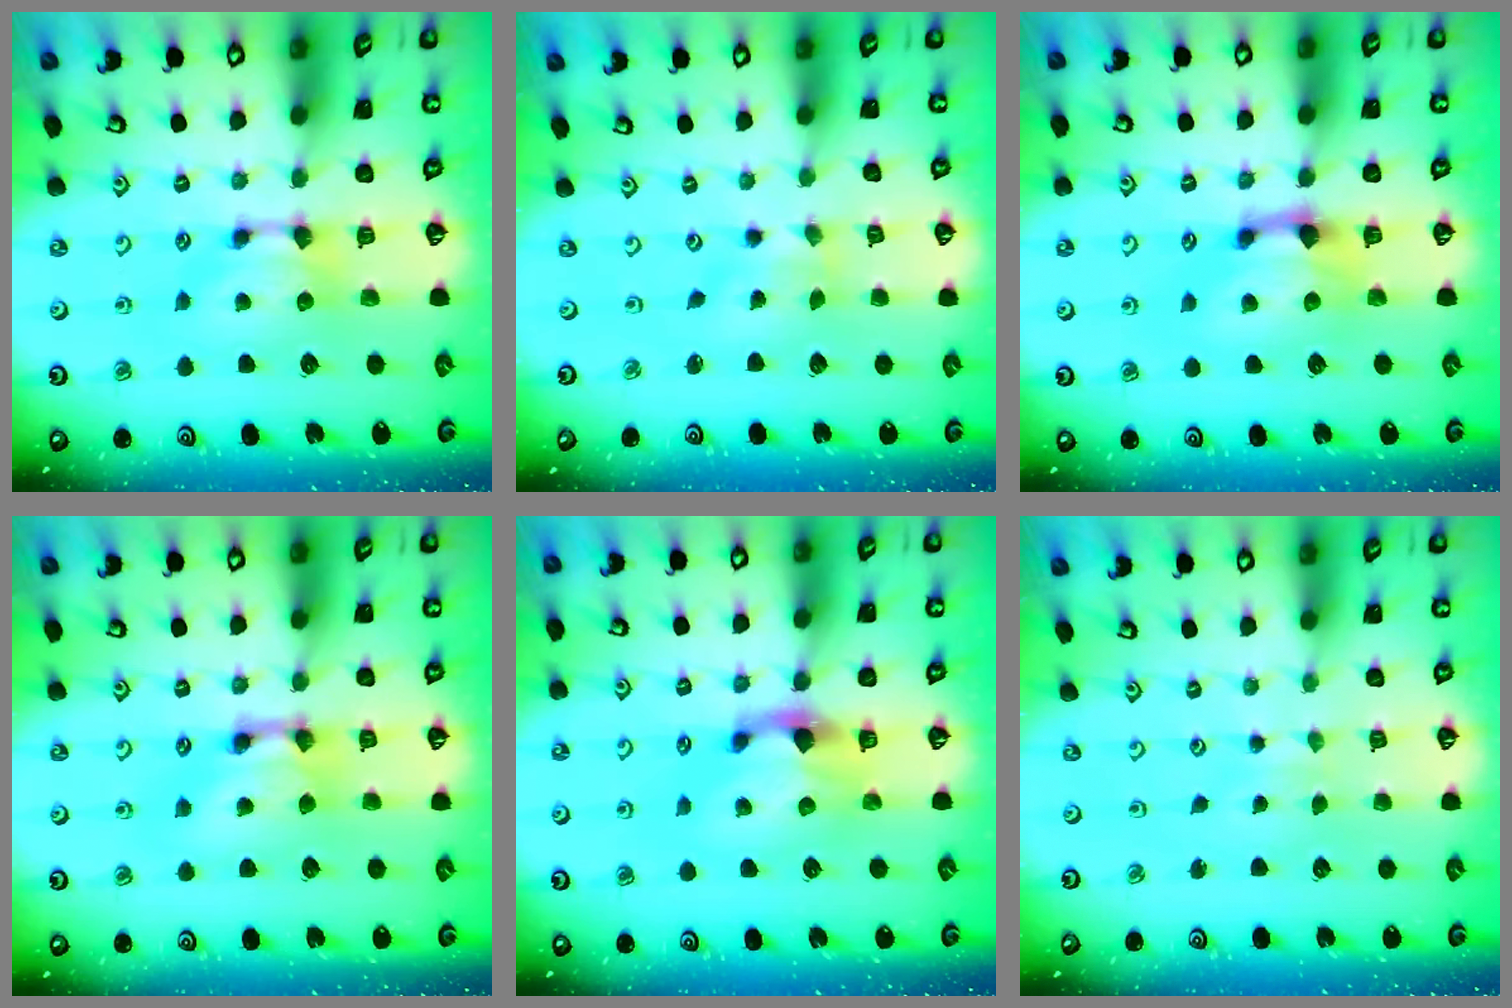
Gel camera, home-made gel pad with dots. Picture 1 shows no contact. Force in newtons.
{"total": 1.7, "press": 1.3, "slide": 1.1}
{"total": 1.7, "press": 1.1, "slide": 1.3}
{"total": 2.6, "press": 2.6, "slide": 0.2}
{"total": 2.2, "press": 1.8, "slide": 1.3}
{"total": 4.2, "press": 4.2, "slide": 0.1}